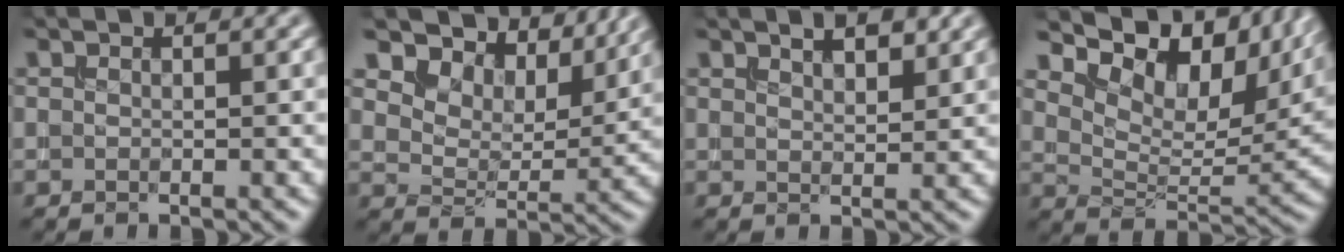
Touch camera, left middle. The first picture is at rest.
{"total": 10.3, "force": [7.6, 5.0, 4.8], "torque": [-0.096, -0.004, 0.114]}
{"total": 2.9, "force": [2.0, 0.8, 1.9], "torque": [-0.019, 0.005, 0.029]}
{"total": 13.8, "force": [8.7, 6.3, 8.7], "torque": [-0.139, 0.022, 0.153]}